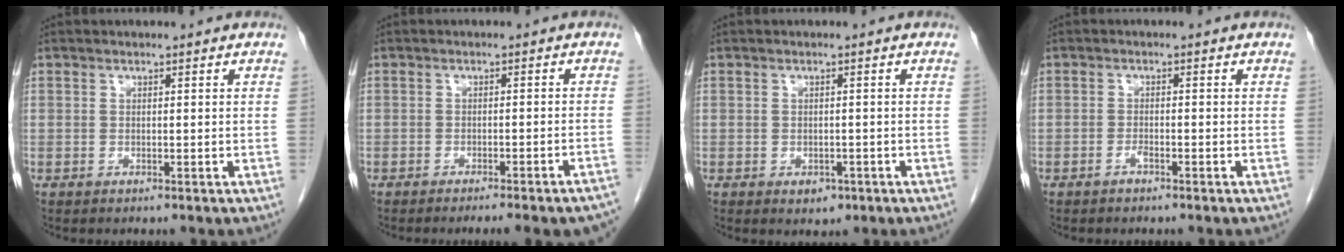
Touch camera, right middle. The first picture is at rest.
{"total": 11.1, "force": [-10.0, 0.2, 4.8], "torque": [-0.032, -0.004, -0.112]}
{"total": 2.0, "force": [-1.0, 1.4, 1.1], "torque": [-0.011, 0.002, -0.004]}
{"total": 1.2, "force": [-0.9, 0.2, 0.7], "torque": [-0.015, 0.002, -0.015]}